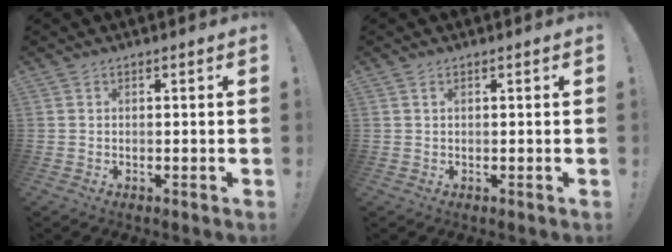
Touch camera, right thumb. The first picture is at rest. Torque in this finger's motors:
{"motor_torque": [-0.04, -0.09, 0.14, 0.01, 0.01]}